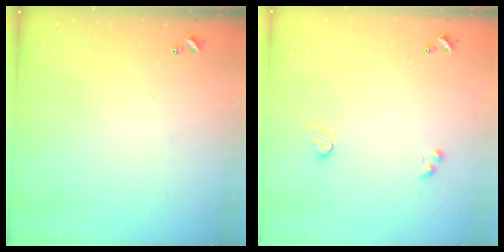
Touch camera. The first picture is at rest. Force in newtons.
{"total": 1.9, "press": 1.5, "slide": 1.1}